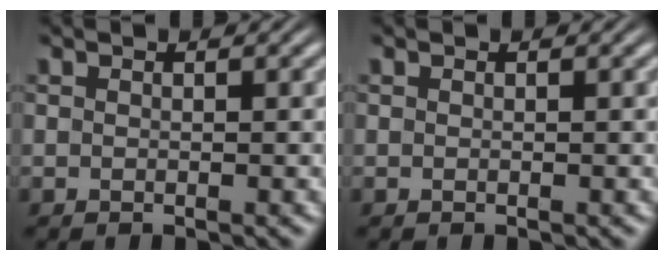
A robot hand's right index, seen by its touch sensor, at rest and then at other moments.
{"total": 0.0}